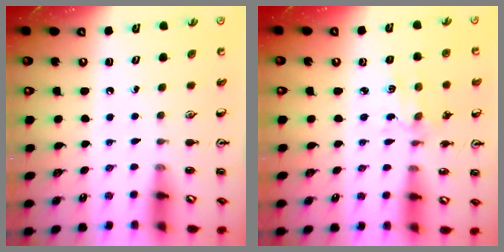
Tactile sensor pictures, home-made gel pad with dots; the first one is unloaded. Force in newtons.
{"total": 1.3, "press": 1.3, "slide": 0.1}